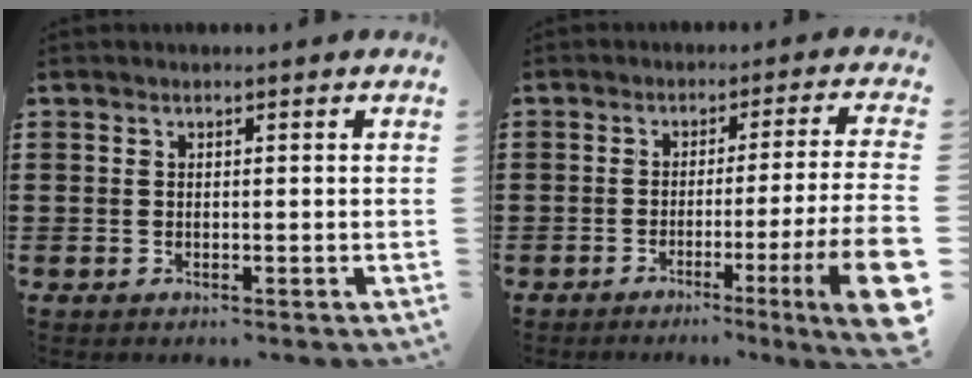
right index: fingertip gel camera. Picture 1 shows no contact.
{"total": 7.3, "force": [-2.5, 0.3, 6.9], "torque": [-0.104, -0.026, -0.050]}